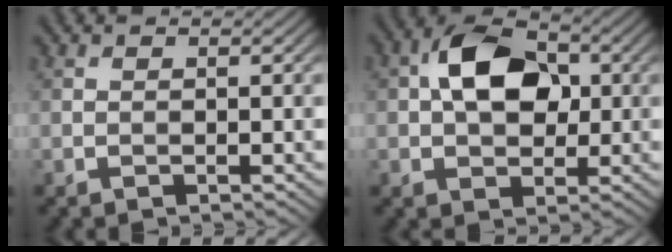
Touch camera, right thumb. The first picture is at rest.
{"total": 8.9, "force": [1.4, 5.9, 6.5], "torque": [-0.114, 0.017, 0.014]}